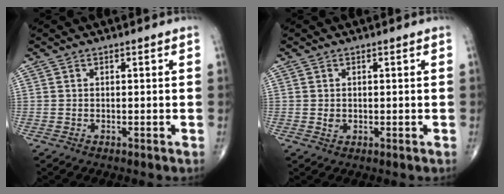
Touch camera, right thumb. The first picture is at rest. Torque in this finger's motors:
{"motor_torque": [0.83, 0.71, 0.02, -0.25, -0.08]}